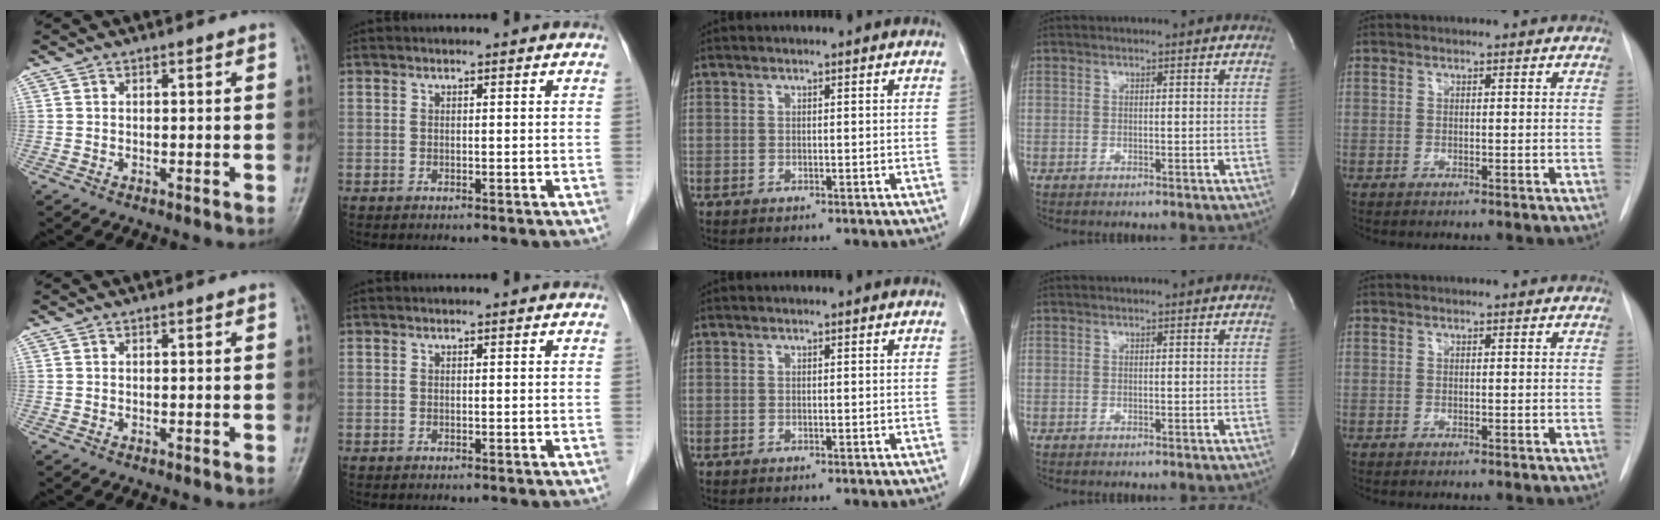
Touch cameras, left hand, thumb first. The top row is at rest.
{}